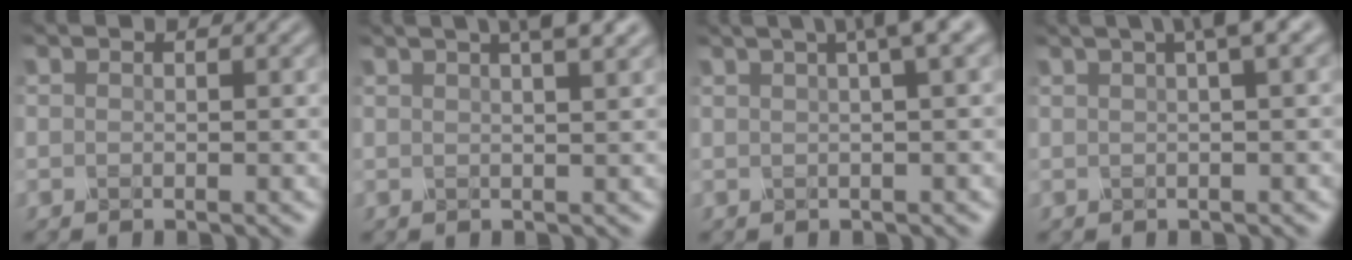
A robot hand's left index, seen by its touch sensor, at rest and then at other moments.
{"total": 5.2, "force": [3.1, 1.6, 3.9], "torque": [-0.031, 0.025, 0.018]}
{"total": 5.0, "force": [2.6, 1.1, 4.2], "torque": [-0.045, 0.021, 0.027]}
{"total": 4.1, "force": [2.0, 0.7, 3.5], "torque": [-0.046, 0.017, 0.028]}